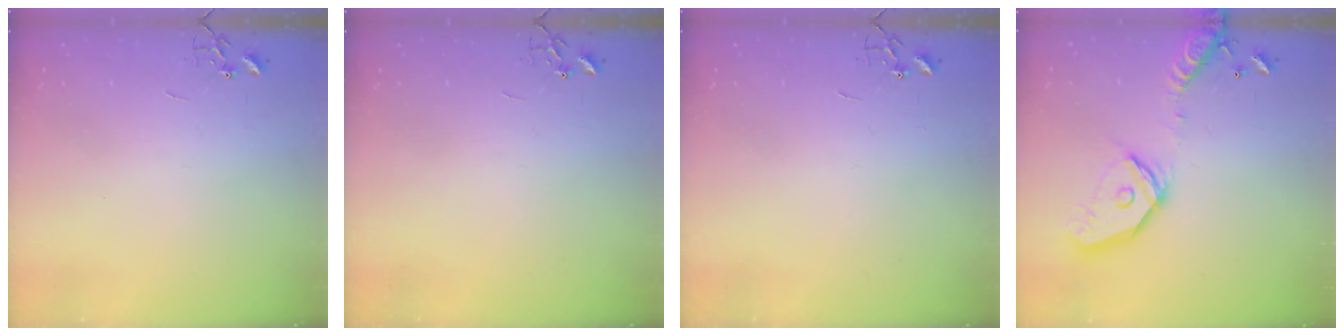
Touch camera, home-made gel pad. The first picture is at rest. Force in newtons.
{"total": 0.0}
{"total": 0.0}
{"total": 18.4, "press": 18.2, "slide": 3.1}